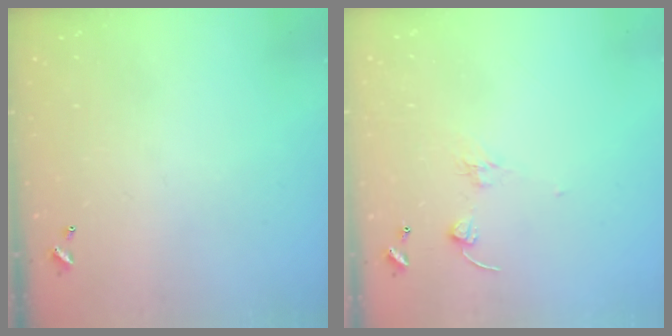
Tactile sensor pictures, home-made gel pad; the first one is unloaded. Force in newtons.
{"total": 1.7, "press": 1.5, "slide": 0.7}